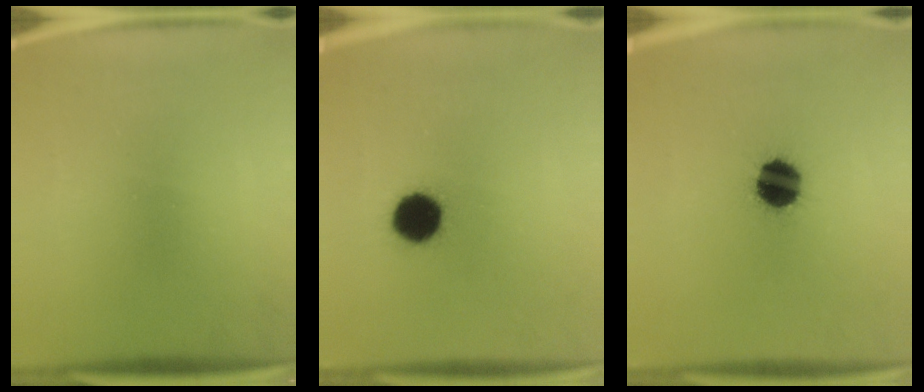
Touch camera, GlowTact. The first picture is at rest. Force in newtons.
{"total": 10.5}
{"total": 11.0}